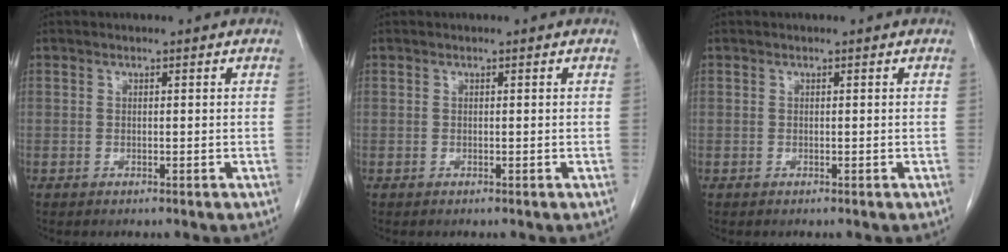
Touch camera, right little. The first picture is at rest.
{"total": 0.0}
{"total": 0.0}